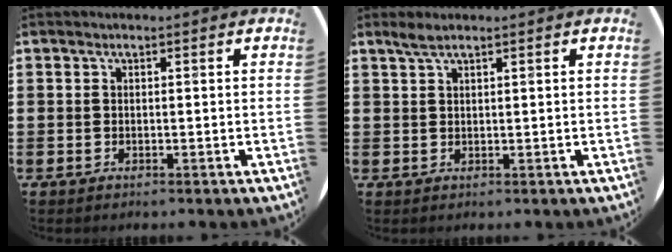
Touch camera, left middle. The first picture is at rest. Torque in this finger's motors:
{"motor_torque": [0.17, -0.11, 0.03, 0.03]}